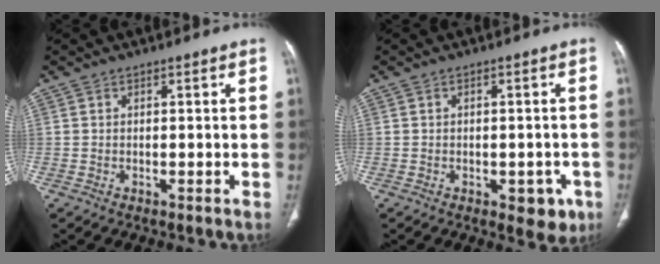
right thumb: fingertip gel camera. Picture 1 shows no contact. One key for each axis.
{"total": 5.3, "fx": -2.2, "fy": 3.1, "fz": 3.7, "tx": -0.017, "ty": 0.006, "tz": -0.022}